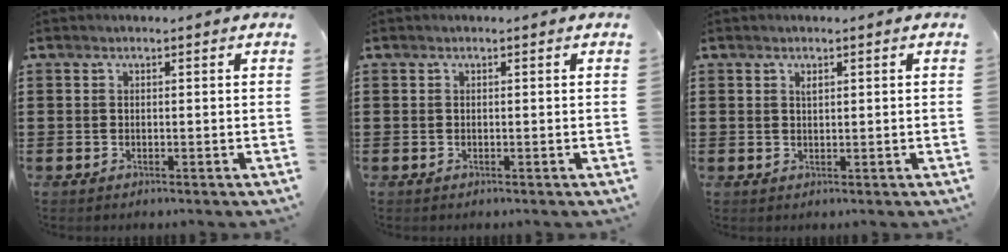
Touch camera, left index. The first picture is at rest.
{"total": 0.0}
{"total": 0.9, "force": [0.6, 0.3, 0.6], "torque": [-0.013, 0.001, 0.010]}